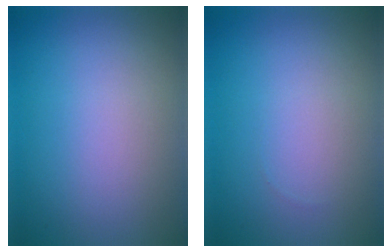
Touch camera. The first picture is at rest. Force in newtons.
{"total": 0.0}